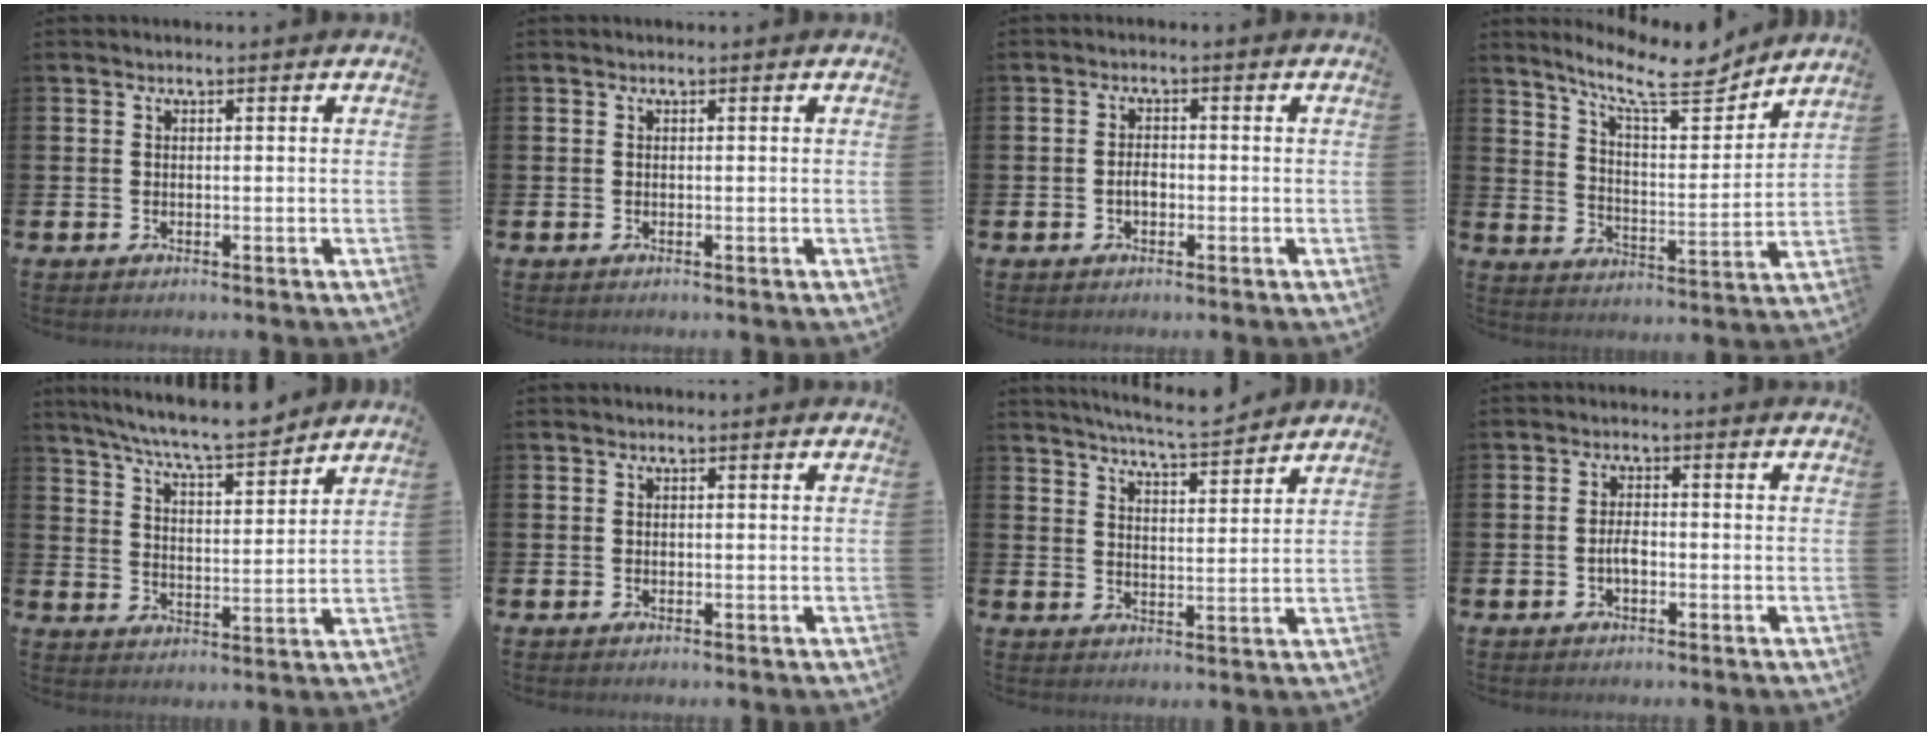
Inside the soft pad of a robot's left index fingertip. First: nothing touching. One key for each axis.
{"total": 0.0}
{"total": 1.9, "fx": -0.5, "fy": 1.1, "fz": 1.5, "tx": -0.017, "ty": 0.000, "tz": -0.012}
{"total": 10.8, "fx": 9.3, "fy": 2.2, "fz": 5.1, "tx": -0.104, "ty": -0.059, "tz": 0.157}
{"total": 7.8, "fx": 7.3, "fy": 0.1, "fz": 2.6, "tx": -0.082, "ty": -0.043, "tz": 0.131}
{"total": 0.0}
{"total": 6.0, "fx": 5.8, "fy": -0.5, "fz": 1.1, "tx": -0.038, "ty": -0.034, "tz": 0.104}
{"total": 2.2, "fx": -0.6, "fy": 1.0, "fz": 1.9, "tx": -0.033, "ty": 0.002, "tz": -0.012}